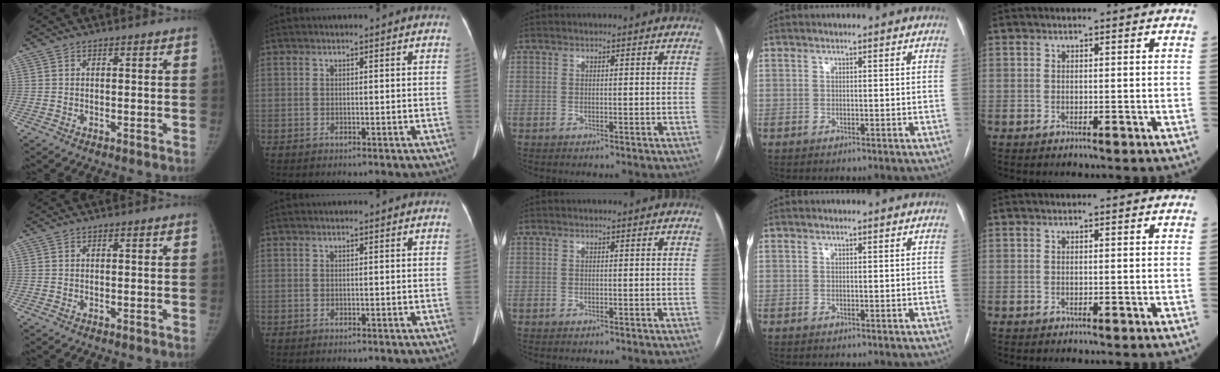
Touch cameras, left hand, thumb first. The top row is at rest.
{}